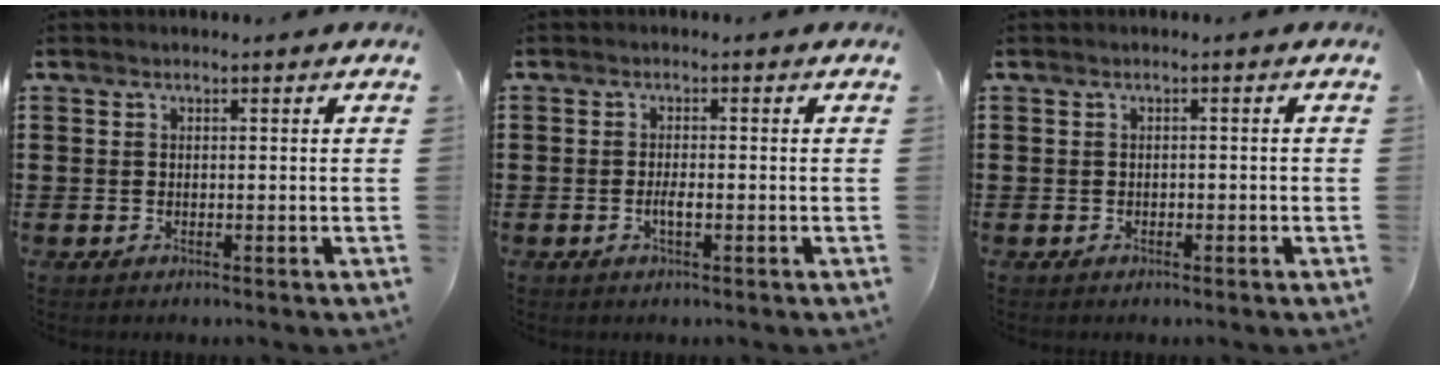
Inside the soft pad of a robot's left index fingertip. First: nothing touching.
{"total": 1.8, "force": [-0.6, 0.4, 1.6], "torque": [-0.030, 0.001, -0.011]}
{"total": 0.6, "force": [-0.5, 0.4, 0.3], "torque": [-0.009, -0.001, -0.010]}